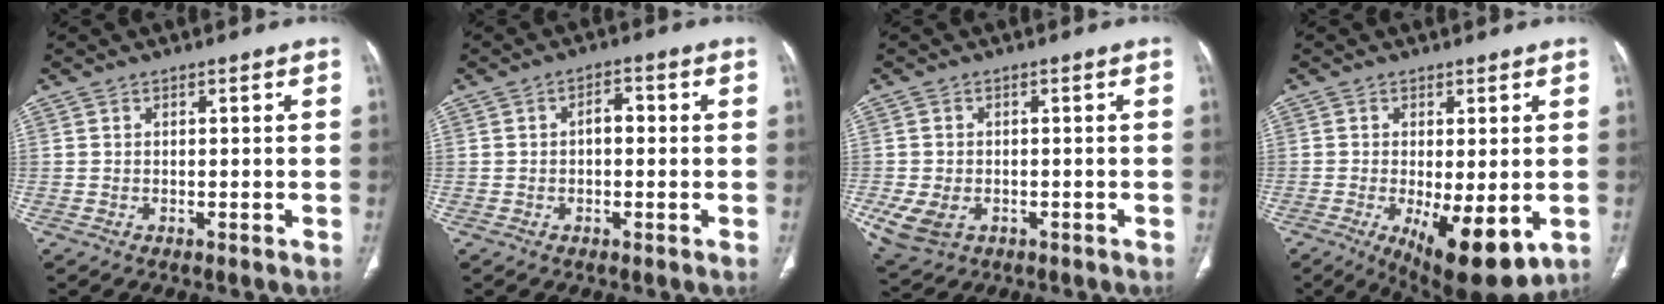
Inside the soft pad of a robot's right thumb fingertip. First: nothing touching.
{"total": 3.0, "force": [0.0, 1.8, 2.5], "torque": [-0.031, 0.011, -0.005]}
{"total": 6.8, "force": [-2.1, 4.9, 4.2], "torque": [-0.091, 0.002, -0.026]}
{"total": 12.5, "force": [-3.5, 4.7, 11.0], "torque": [-0.160, -0.025, -0.038]}